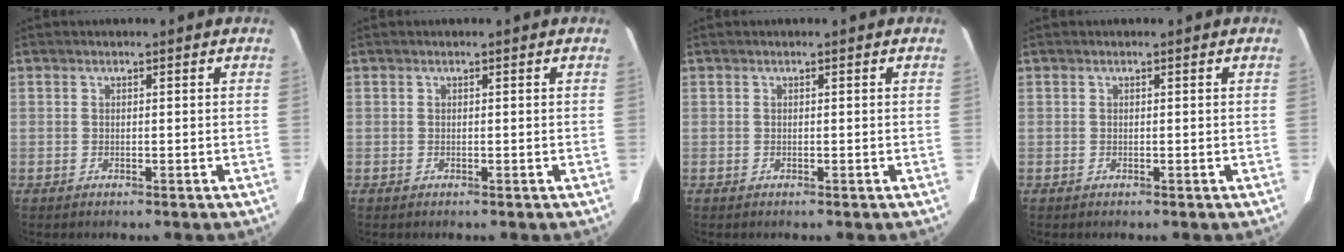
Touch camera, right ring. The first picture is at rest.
{"total": 0.0}
{"total": 0.0}
{"total": 0.0}